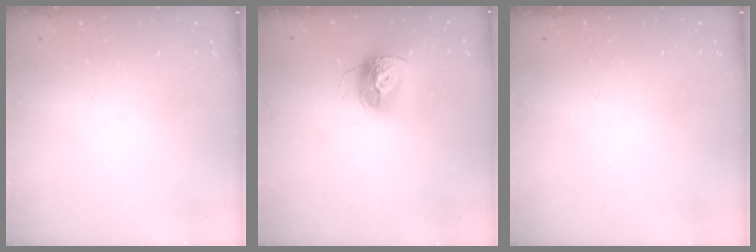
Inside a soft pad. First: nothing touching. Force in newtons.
{"total": 14.0, "press": 13.9, "slide": 1.1}
{"total": 0.0}